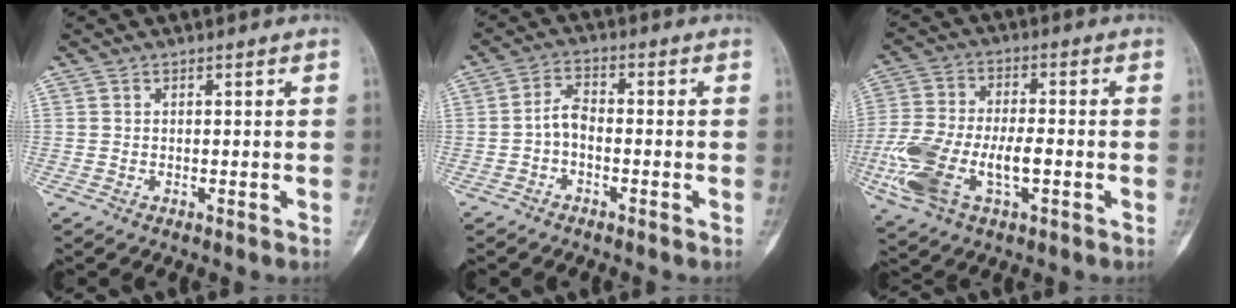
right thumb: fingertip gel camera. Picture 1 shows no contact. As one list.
[{"total": 3.8, "force": [-1.3, 2.1, 2.9], "torque": [-0.051, 0.021, -0.032]}, {"total": 14.8, "force": [-4.1, 7.4, 12.2], "torque": [-0.267, 0.017, -0.074]}]